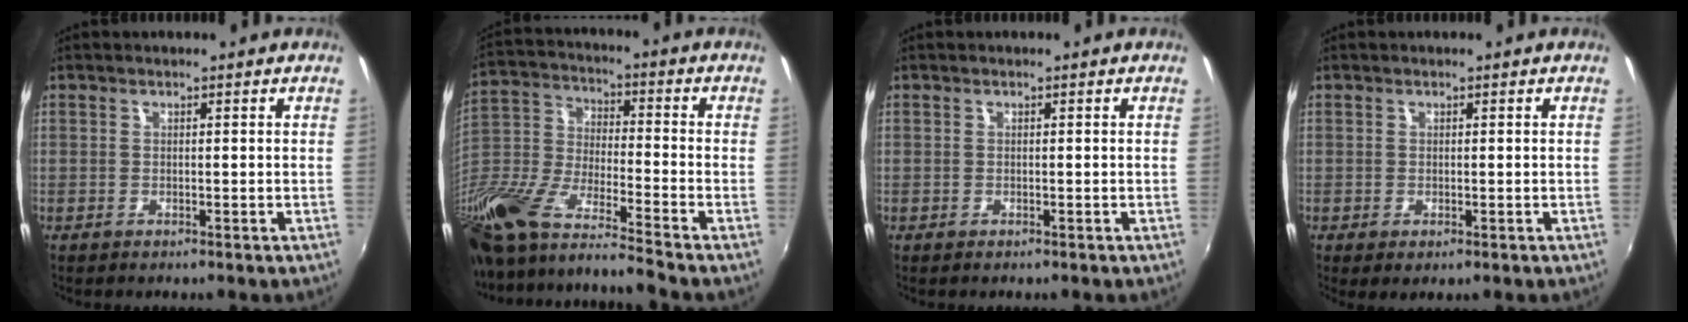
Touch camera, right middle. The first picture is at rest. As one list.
[{"total": 22.9, "force": [-15.6, 4.6, 16.0], "torque": [-0.315, -0.052, -0.297]}, {"total": 0.0}, {"total": 1.3, "force": [-0.2, 0.5, 1.2], "torque": [-0.022, -0.006, -0.001]}]